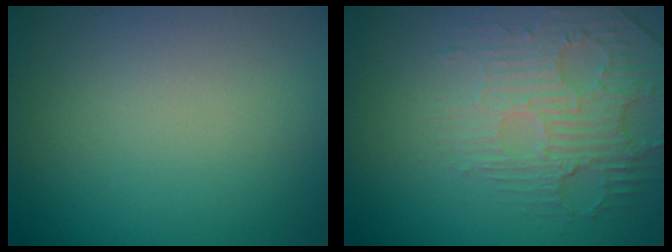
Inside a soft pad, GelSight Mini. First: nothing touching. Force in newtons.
{"total": 2.9, "press": 2.4, "slide": 1.6}